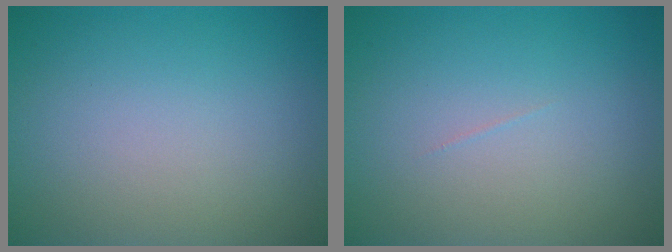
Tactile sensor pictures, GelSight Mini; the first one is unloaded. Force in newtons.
{"total": 0.0}